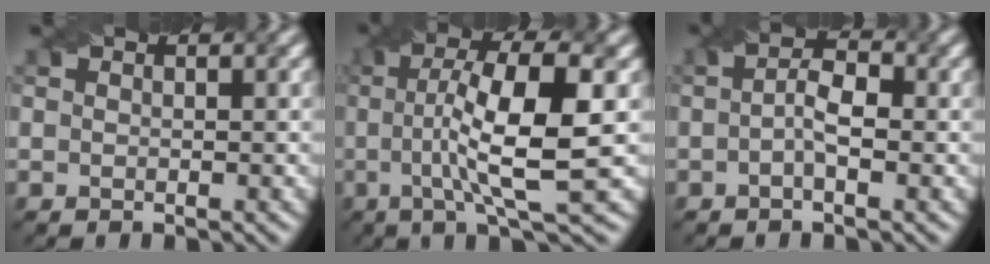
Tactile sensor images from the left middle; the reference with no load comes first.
{"total": 9.5, "force": [0.2, 2.2, 9.3], "torque": [-0.143, 0.013, 0.003]}
{"total": 2.7, "force": [-0.5, 0.9, 2.5], "torque": [-0.049, 0.004, -0.011]}